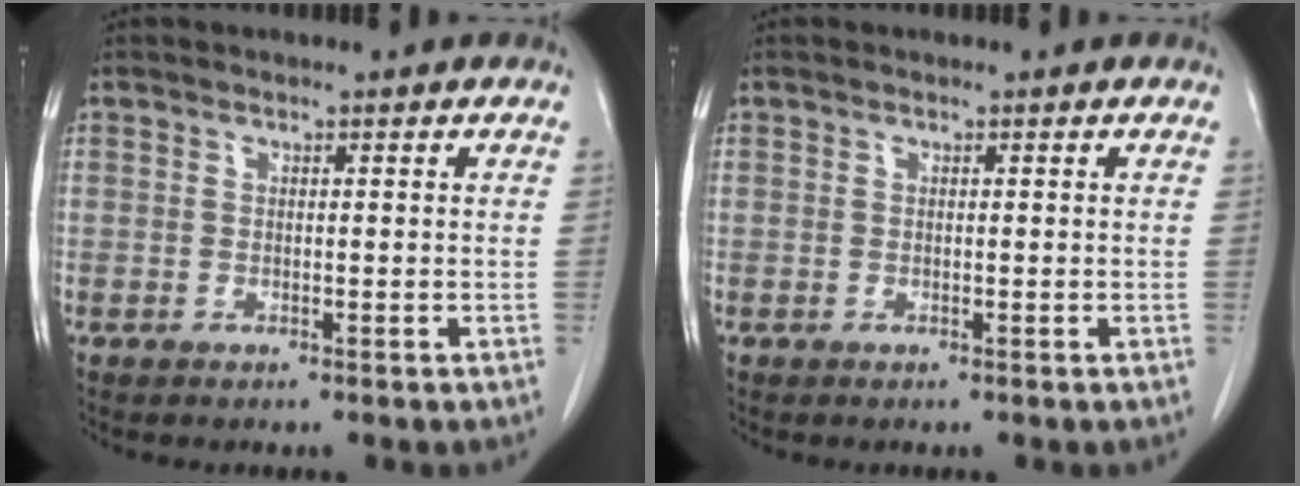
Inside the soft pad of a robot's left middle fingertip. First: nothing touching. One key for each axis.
{"total": 0.0}